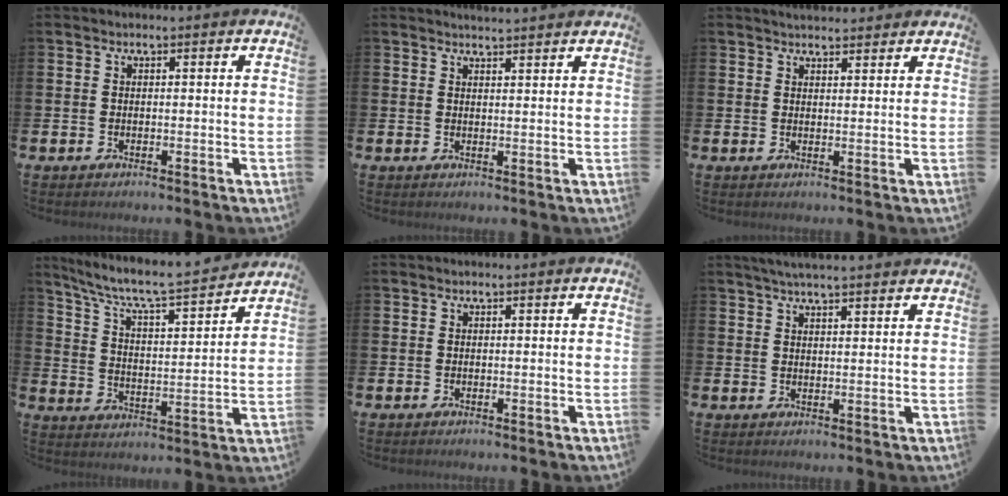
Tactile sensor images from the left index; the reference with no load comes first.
{"total": 2.4, "force": [2.4, -0.1, 0.0], "torque": [0.009, -0.017, 0.040]}
{"total": 2.8, "force": [2.8, 0.5, 0.0], "torque": [0.003, -0.014, 0.050]}
{"total": 8.0, "force": [7.3, 0.8, 3.2], "torque": [-0.097, -0.052, 0.120]}
{"total": 0.0}
{"total": 3.9, "force": [3.8, -0.1, 1.2], "torque": [-0.031, -0.010, 0.068]}